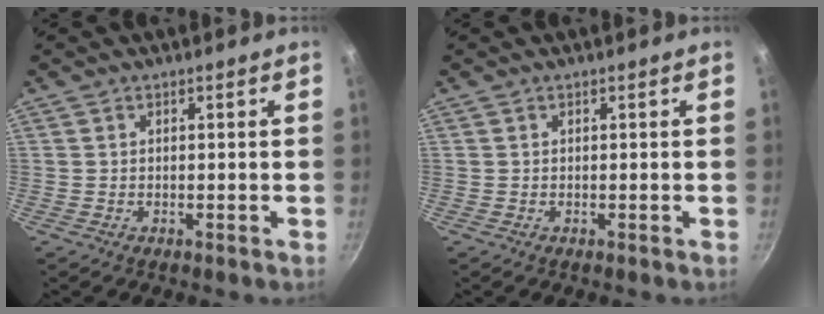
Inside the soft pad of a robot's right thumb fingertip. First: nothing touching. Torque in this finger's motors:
{"motor_torque": [0.02, -0.01, 0.29, 0.02, 0.04]}